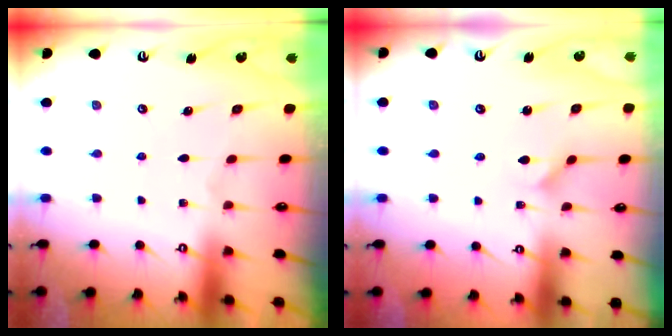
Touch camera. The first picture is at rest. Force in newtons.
{"total": 2.0, "press": 2.0, "slide": 0.4}